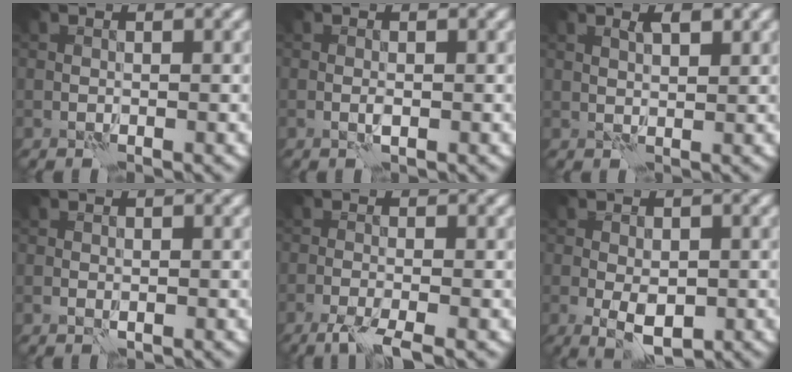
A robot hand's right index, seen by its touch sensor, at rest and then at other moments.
{"total": 0.7, "force": [-0.2, 0.1, 0.7], "torque": [-0.018, -0.001, -0.004]}
{"total": 1.6, "force": [1.0, 0.5, 1.2], "torque": [-0.023, -0.003, 0.018]}
{"total": 0.6, "force": [-0.2, 0.3, 0.5], "torque": [-0.010, -0.001, -0.004]}
{"total": 3.6, "force": [-2.6, 0.4, 2.6], "torque": [-0.050, -0.003, -0.054]}
{"total": 3.8, "force": [-1.0, 1.9, 3.2], "torque": [-0.057, -0.006, -0.014]}